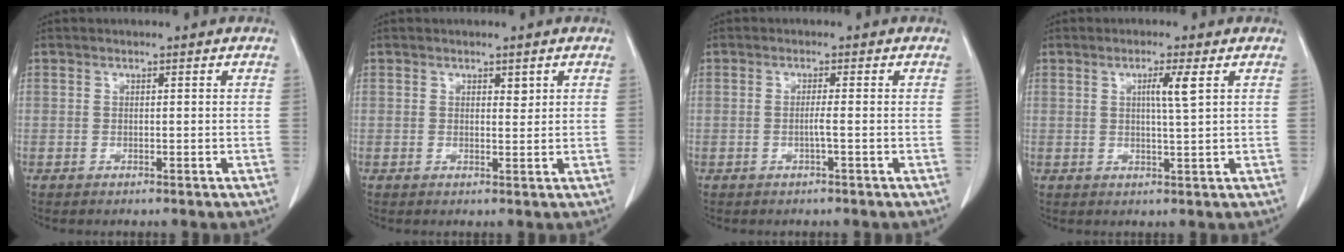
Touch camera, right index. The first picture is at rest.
{"total": 1.1, "force": [0.7, 0.6, 0.7], "torque": [-0.007, -0.005, 0.009]}
{"total": 1.3, "force": [-0.4, -0.3, 1.2], "torque": [-0.022, 0.000, -0.009]}
{"total": 3.4, "force": [1.2, -0.4, 3.2], "torque": [-0.058, -0.003, 0.019]}